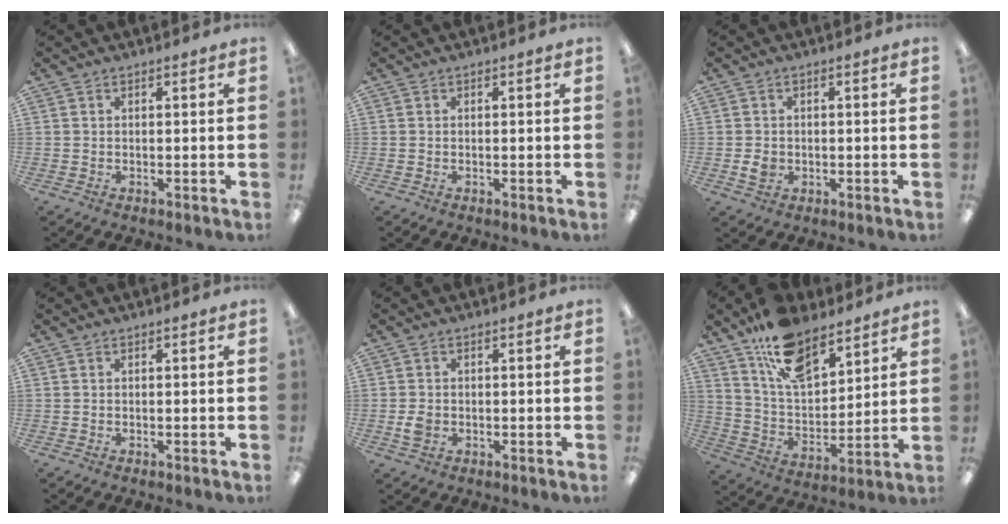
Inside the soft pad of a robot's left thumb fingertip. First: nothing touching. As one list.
[{"total": 0.0}, {"total": 2.6, "force": [-0.4, 2.2, 1.4], "torque": [-0.024, 0.003, -0.007]}, {"total": 0.0}, {"total": 2.6, "force": [-0.3, 2.1, 1.5], "torque": [-0.018, 0.001, -0.008]}, {"total": 15.8, "force": [11.2, 7.7, 8.1], "torque": [-0.148, -0.056, 0.206]}]